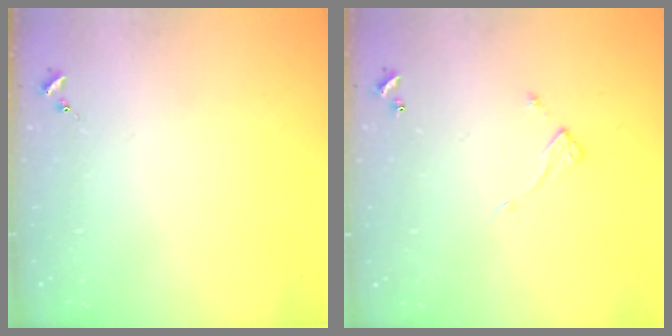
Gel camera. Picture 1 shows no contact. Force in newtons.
{"total": 4.7, "press": 4.7, "slide": 0.3}